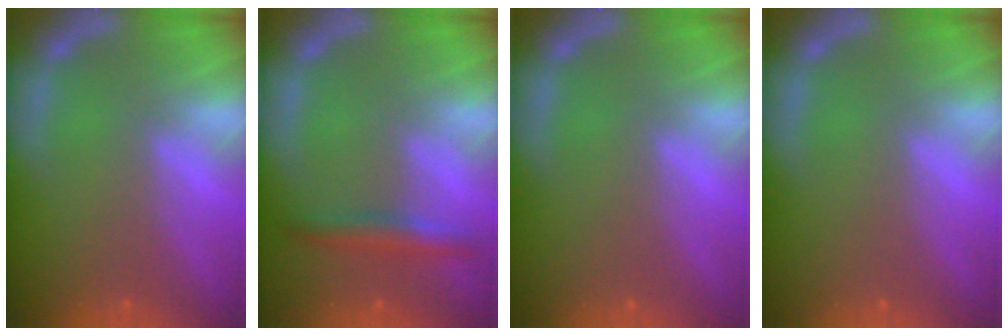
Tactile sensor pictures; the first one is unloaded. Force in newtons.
{"total": 3.0}
{"total": 0.0}
{"total": 0.0}